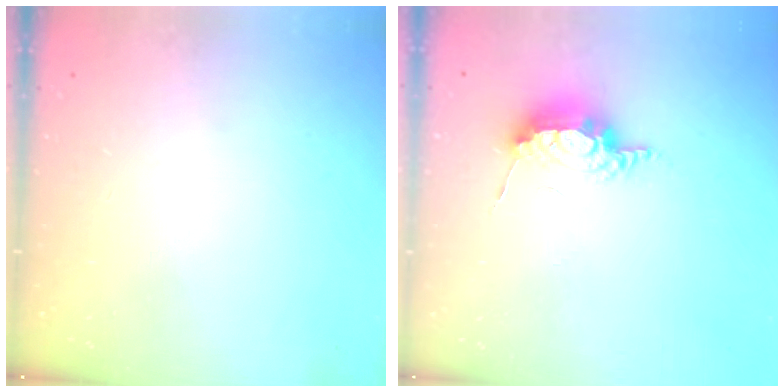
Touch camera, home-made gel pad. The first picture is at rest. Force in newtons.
{"total": 11.2, "press": 8.7, "slide": 7.0}